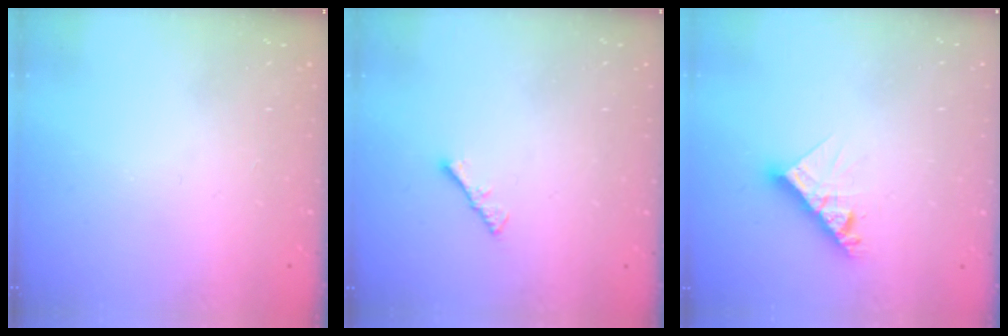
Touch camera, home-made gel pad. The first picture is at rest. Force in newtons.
{"total": 1.1, "press": 1.1, "slide": 0.4}
{"total": 8.7, "press": 8.7, "slide": 0.8}